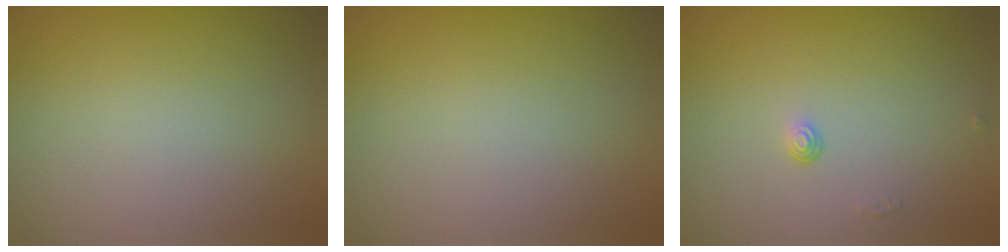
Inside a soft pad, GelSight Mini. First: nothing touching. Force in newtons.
{"total": 0.0}
{"total": 0.8, "press": 0.5, "slide": 0.6}